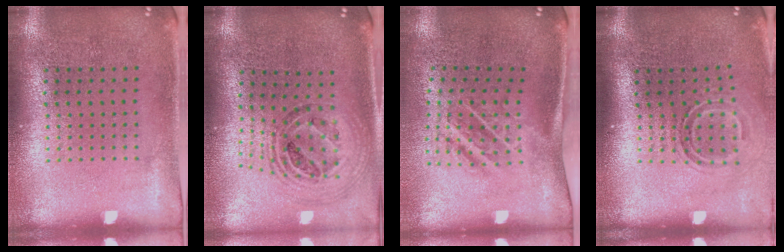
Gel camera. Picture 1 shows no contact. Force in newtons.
{"total": 1.3, "press": 1.2, "slide": 0.6}
{"total": 1.8, "press": 1.2, "slide": 1.4}
{"total": 1.7, "press": 1.2, "slide": 1.2}